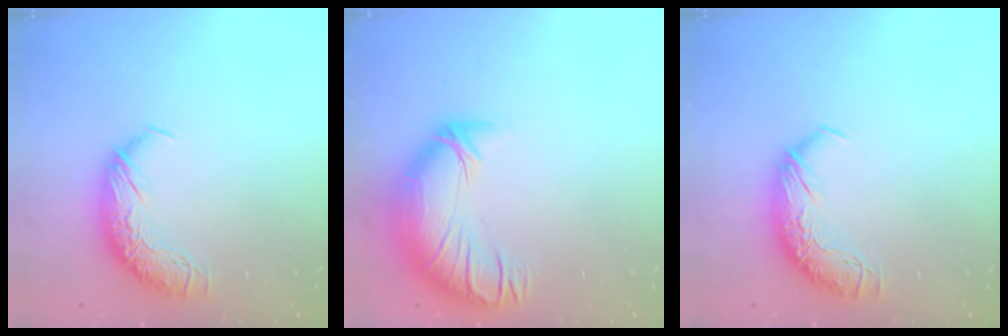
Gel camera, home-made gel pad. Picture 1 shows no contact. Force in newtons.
{"total": 3.7, "press": 1.9, "slide": 3.1}
{"total": 0.0}